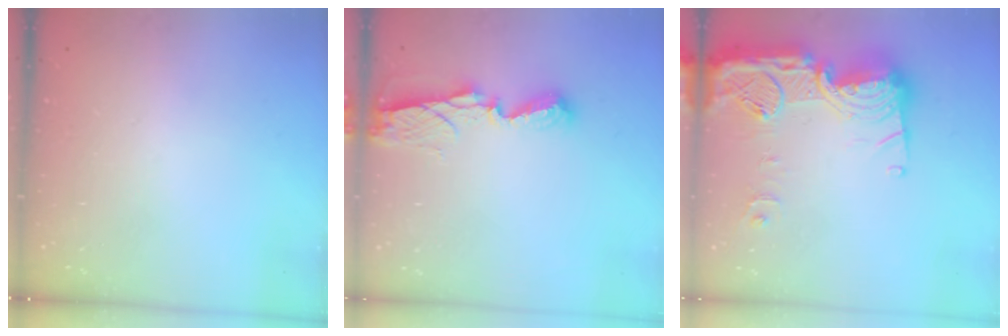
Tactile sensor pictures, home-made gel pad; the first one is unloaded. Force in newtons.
{"total": 7.1, "press": 7.1, "slide": 0.2}
{"total": 23.2, "press": 23.1, "slide": 2.1}